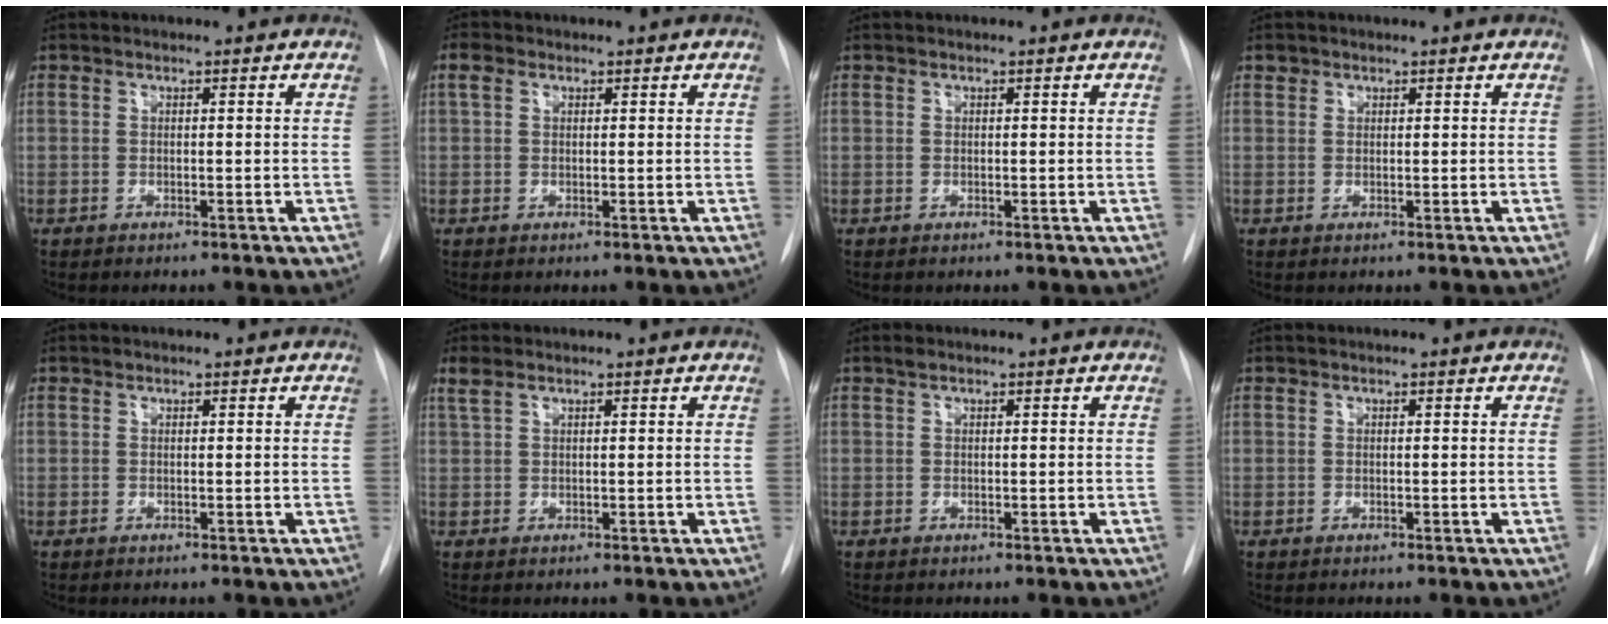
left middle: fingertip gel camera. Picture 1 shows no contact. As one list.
[{"total": 1.8, "force": [0.9, 1.2, 1.0], "torque": [-0.027, 0.018, 0.018]}, {"total": 0.0}, {"total": 0.9, "force": [0.6, 0.6, 0.0], "torque": [0.005, 0.006, 0.007]}, {"total": 0.0}, {"total": 1.8, "force": [1.3, 0.7, 1.0], "torque": [-0.032, 0.018, 0.031]}, {"total": 0.5, "force": [0.4, 0.2, 0.2], "torque": [-0.005, 0.008, 0.007]}, {"total": 0.0}]